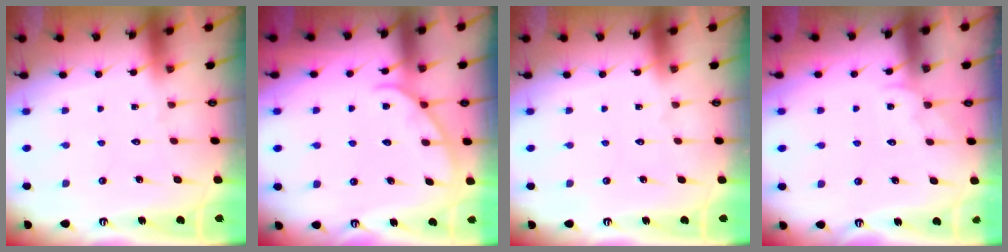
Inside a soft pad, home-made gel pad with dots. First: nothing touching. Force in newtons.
{"total": 3.8, "press": 3.7, "slide": 0.4}
{"total": 0.0}
{"total": 2.5, "press": 2.5, "slide": 0.4}